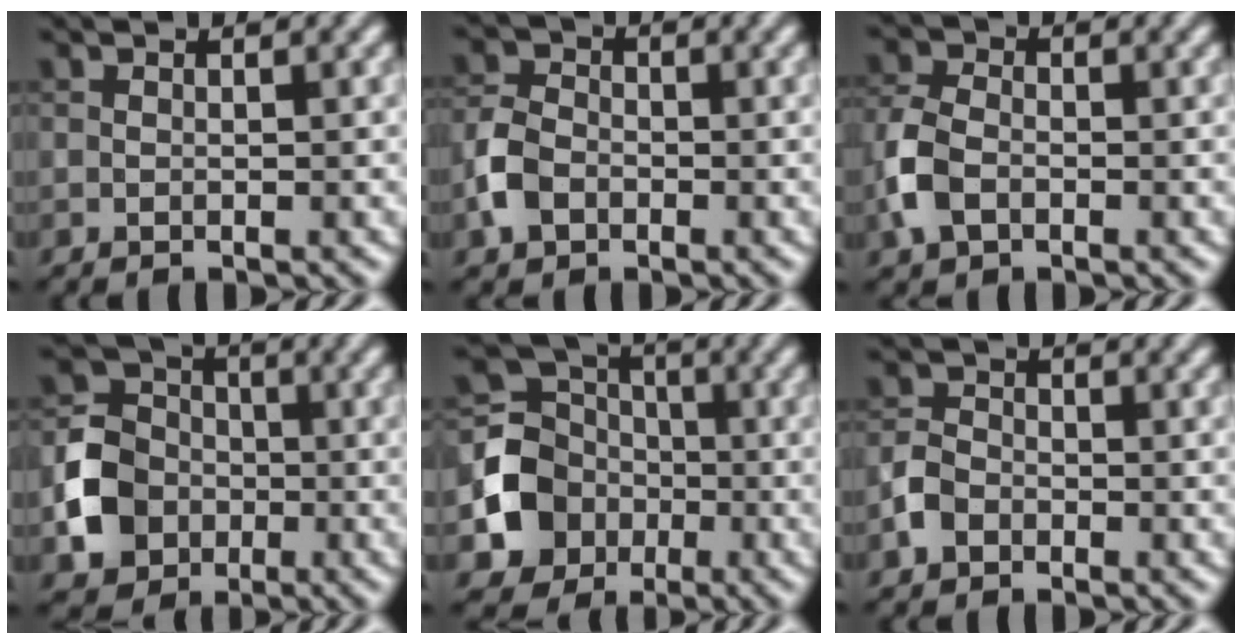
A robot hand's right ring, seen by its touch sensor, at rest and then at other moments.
{"total": 3.6, "force": [-1.5, 2.7, 1.9], "torque": [-0.043, 0.003, -0.038]}
{"total": 4.2, "force": [-1.5, 2.8, 2.7], "torque": [-0.069, 0.002, -0.041]}
{"total": 5.8, "force": [-1.7, 5.0, 2.3], "torque": [-0.046, 0.005, -0.043]}
{"total": 6.4, "force": [-1.8, 5.7, 2.3], "torque": [-0.042, 0.000, -0.042]}
{"total": 2.5, "force": [-1.3, 1.9, 1.1], "torque": [-0.019, 0.006, -0.034]}